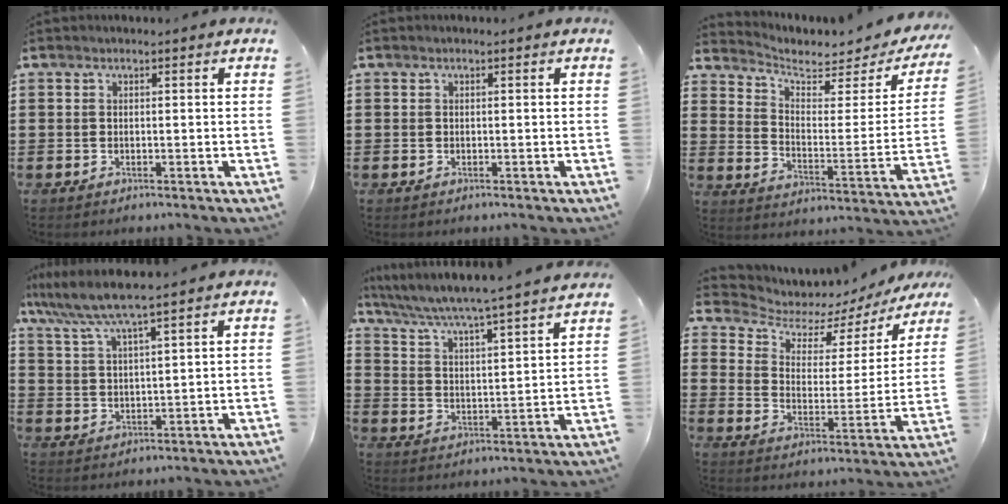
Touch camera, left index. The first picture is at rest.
{"total": 0.0}
{"total": 4.3, "force": [3.5, 1.5, 1.9], "torque": [-0.051, -0.029, 0.054]}
{"total": 6.1, "force": [5.0, -0.1, 3.4], "torque": [-0.083, -0.021, 0.087]}
{"total": 4.4, "force": [4.1, -0.8, 1.5], "torque": [-0.052, -0.039, 0.059]}
{"total": 4.7, "force": [3.9, 2.3, 1.5], "torque": [-0.050, -0.029, 0.058]}